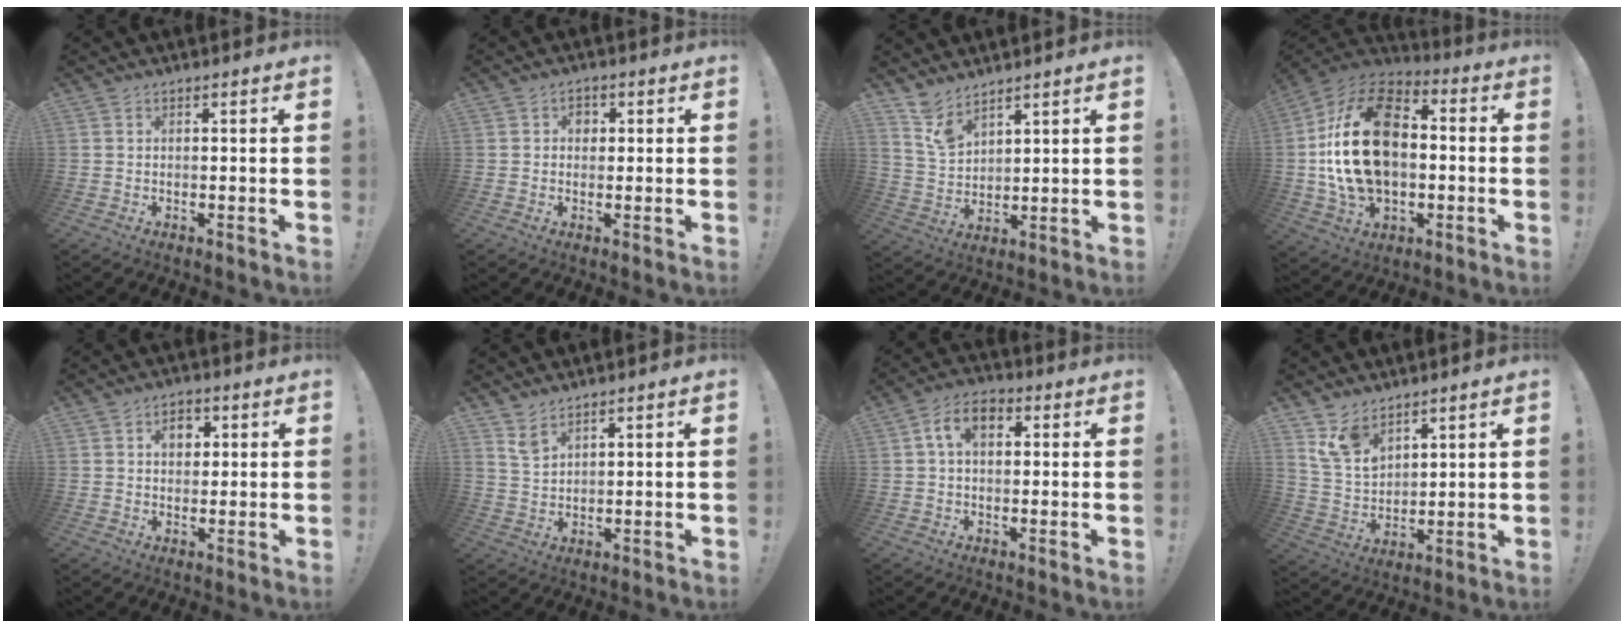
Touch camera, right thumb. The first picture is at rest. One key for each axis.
{"total": 2.8, "fx": 0.3, "fy": 2.4, "fz": 1.5, "tx": -0.018, "ty": 0.001, "tz": 0.003}
{"total": 7.4, "fx": 6.3, "fy": 2.8, "fz": 2.6, "tx": -0.059, "ty": -0.038, "tz": 0.123}
{"total": 26.4, "fx": 1.2, "fy": 17.0, "fz": 20.2, "tx": -0.377, "ty": 0.018, "tz": 0.027}
{"total": 5.4, "fx": 1.9, "fy": 4.2, "fz": 2.7, "tx": -0.028, "ty": -0.001, "tz": 0.027}
{"total": 4.3, "fx": 3.6, "fy": 1.5, "fz": 1.8, "tx": -0.030, "ty": -0.023, "tz": 0.066}
{"total": 8.4, "fx": 2.1, "fy": 5.4, "fz": 6.0, "tx": -0.098, "ty": 0.014, "tz": 0.042}
{"total": 10.5, "fx": 7.7, "fy": 6.0, "fz": 3.9, "tx": -0.085, "ty": -0.046, "tz": 0.155}